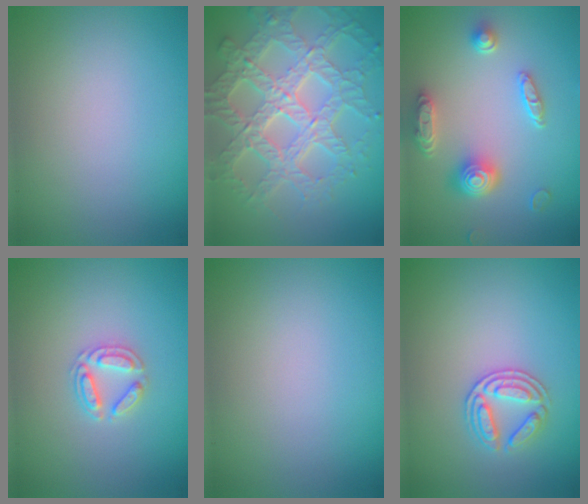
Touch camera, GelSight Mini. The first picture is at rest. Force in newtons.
{"total": 8.1, "press": 5.9, "slide": 5.6}
{"total": 4.7, "press": 3.7, "slide": 2.8}
{"total": 2.5, "press": 2.5, "slide": 0.4}
{"total": 0.0}
{"total": 2.8, "press": 2.7, "slide": 0.6}